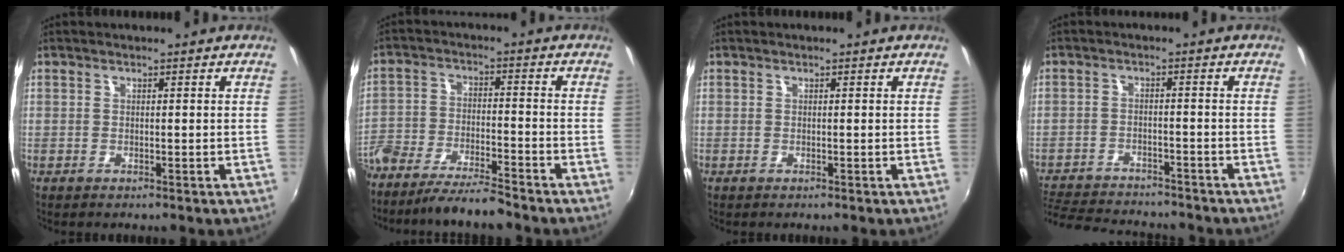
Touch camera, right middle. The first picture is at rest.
{"total": 10.6, "force": [-9.0, 1.9, 5.4], "torque": [-0.124, -0.012, -0.164]}
{"total": 0.0}
{"total": 14.9, "force": [-13.2, 4.4, 5.5], "torque": [-0.134, -0.011, -0.202]}